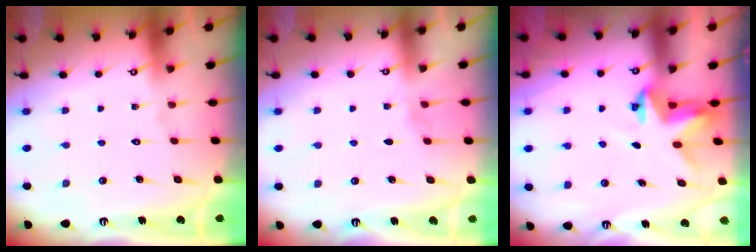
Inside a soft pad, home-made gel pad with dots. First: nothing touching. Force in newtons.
{"total": 3.7, "press": 2.9, "slide": 2.3}
{"total": 3.4, "press": 3.4, "slide": 0.1}